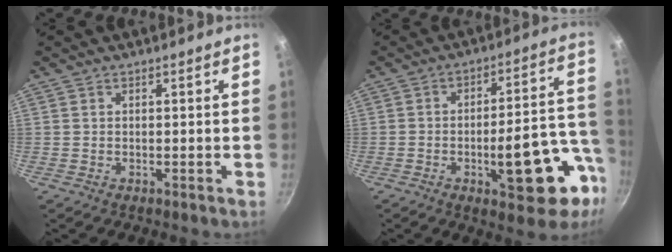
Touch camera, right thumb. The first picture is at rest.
{"total": 17.5, "force": [-6.4, 6.6, 14.9], "torque": [-0.161, 0.044, -0.082]}